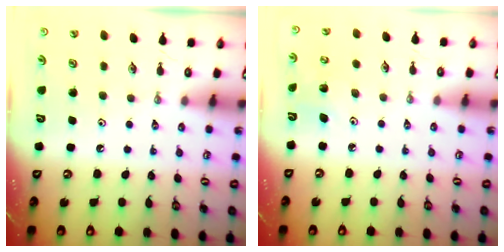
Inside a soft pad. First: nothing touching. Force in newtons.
{"total": 3.9, "press": 3.9, "slide": 0.3}